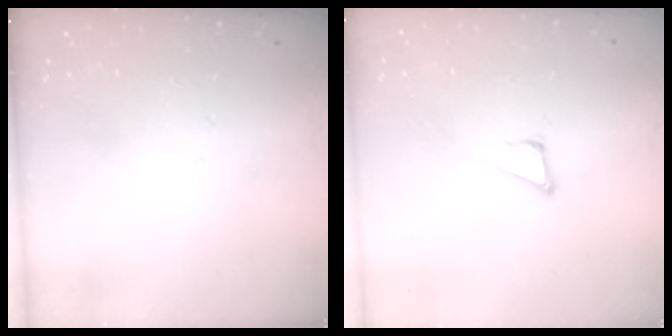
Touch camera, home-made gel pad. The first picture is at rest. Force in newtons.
{"total": 3.8, "press": 3.7, "slide": 0.2}